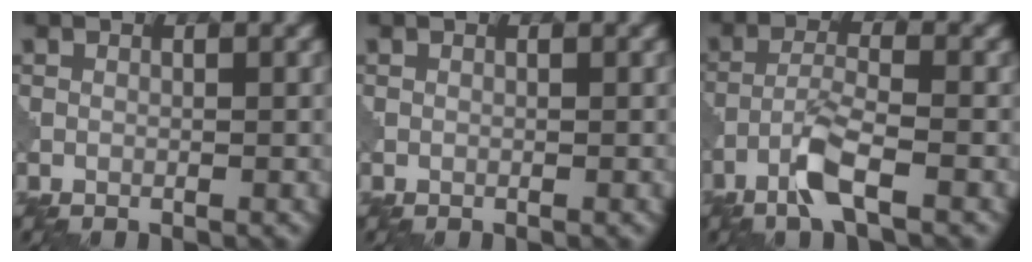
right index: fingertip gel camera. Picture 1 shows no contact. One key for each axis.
{"total": 0.0}
{"total": 4.0, "fx": -2.4, "fy": 0.6, "fz": 3.1, "tx": -0.068, "ty": 0.005, "tz": -0.058}